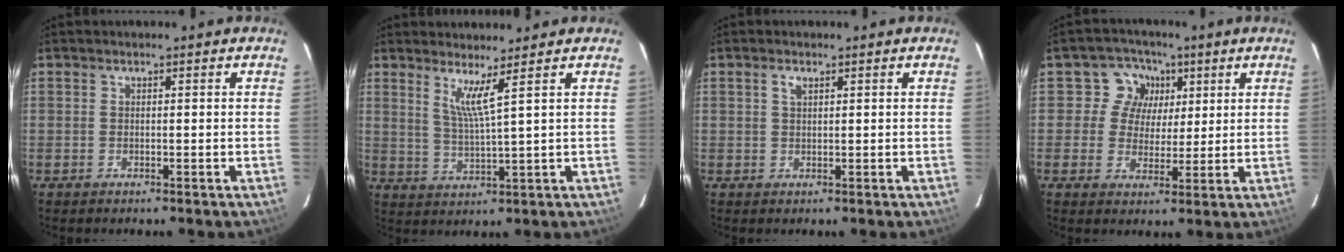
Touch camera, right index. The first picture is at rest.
{"total": 4.4, "force": [2.7, -1.1, 3.3], "torque": [-0.063, -0.013, 0.050]}
{"total": 1.3, "force": [0.6, 0.7, 1.0], "torque": [-0.019, 0.004, 0.011]}
{"total": 6.9, "force": [2.1, 6.5, 0.8], "torque": [-0.007, 0.006, 0.026]}